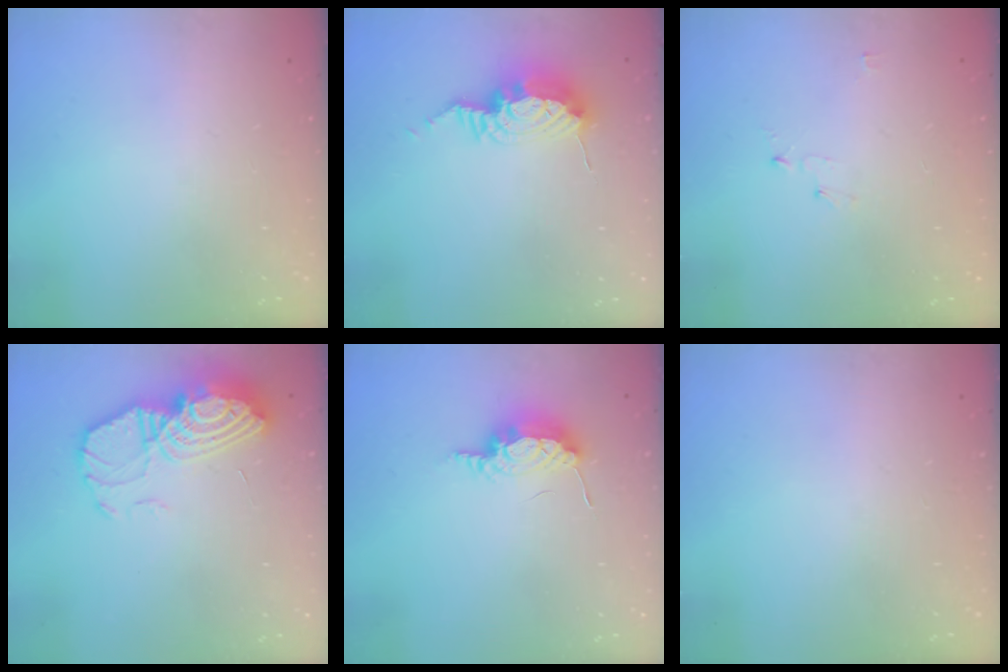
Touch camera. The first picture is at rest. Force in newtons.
{"total": 10.2, "press": 10.1, "slide": 1.1}
{"total": 2.8, "press": 2.8, "slide": 0.3}
{"total": 16.1, "press": 16.0, "slide": 1.8}
{"total": 7.6, "press": 7.4, "slide": 1.8}
{"total": 0.0}